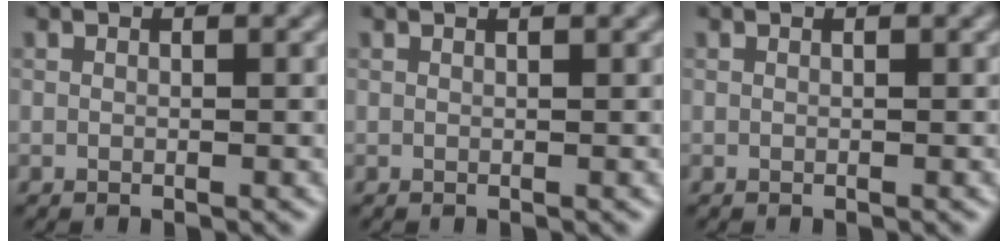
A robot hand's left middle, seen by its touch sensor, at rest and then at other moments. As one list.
[{"total": 0.9, "force": [0.7, 0.3, 0.5], "torque": [-0.003, -0.001, 0.003]}, {"total": 0.0}]